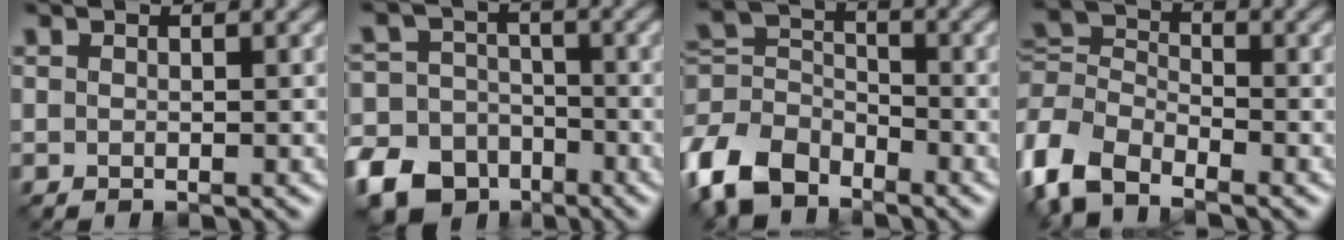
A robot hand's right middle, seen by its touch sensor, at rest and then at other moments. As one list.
[{"total": 11.7, "force": [-7.1, 8.7, 3.4], "torque": [-0.073, -0.040, -0.141]}, {"total": 7.5, "force": [-4.7, 4.7, 3.6], "torque": [-0.081, 0.004, -0.113]}, {"total": 5.6, "force": [-3.4, 3.2, 3.2], "torque": [-0.078, 0.006, -0.081]}]